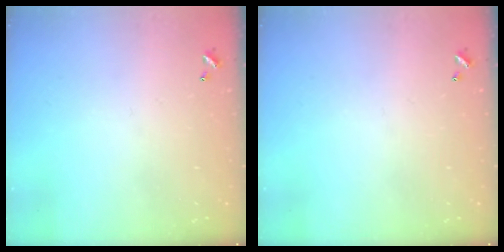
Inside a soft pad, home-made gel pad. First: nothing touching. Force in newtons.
{"total": 0.0}